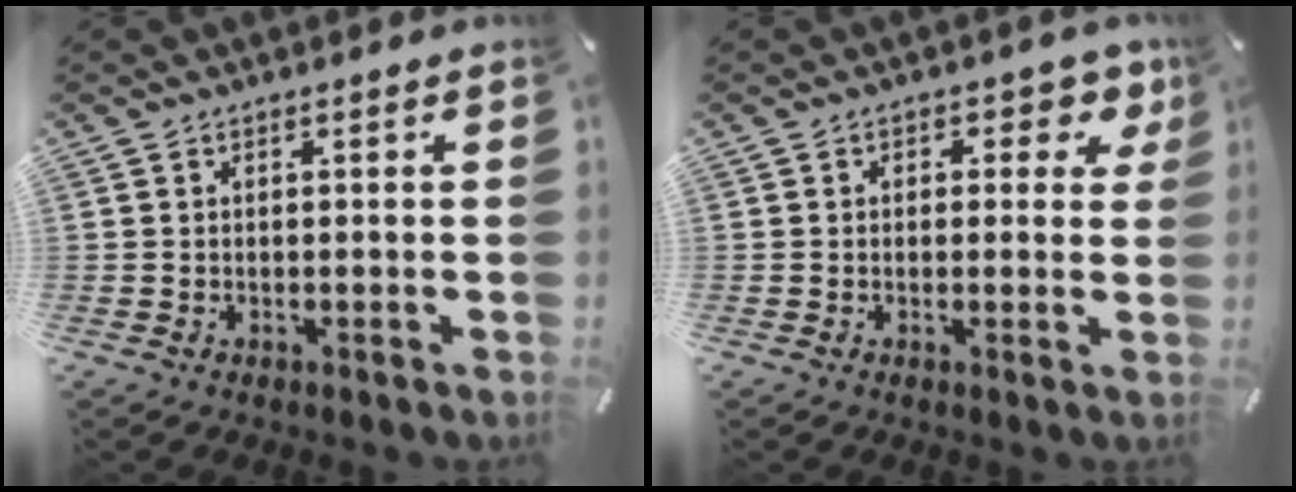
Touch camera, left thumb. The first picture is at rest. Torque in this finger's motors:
{"motor_torque": [0.07, 0.05, 0.10, 0.24, 0.06]}